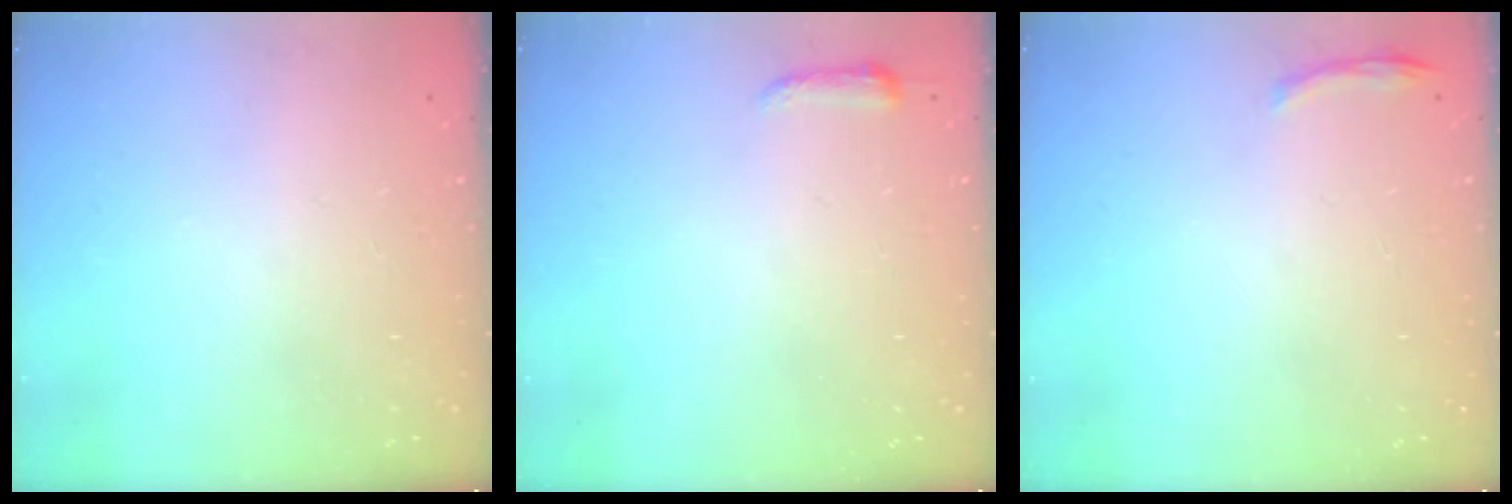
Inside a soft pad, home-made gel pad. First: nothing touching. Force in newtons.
{"total": 3.2, "press": 3.2, "slide": 0.7}
{"total": 4.8, "press": 4.7, "slide": 1.0}